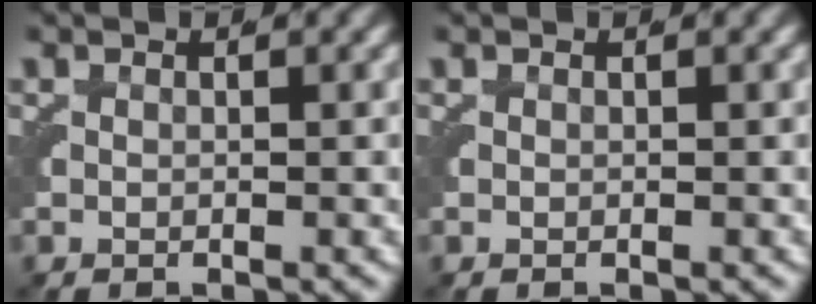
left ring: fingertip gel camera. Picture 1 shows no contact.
{"total": 0.0}